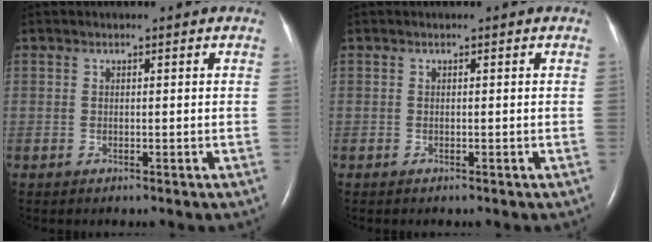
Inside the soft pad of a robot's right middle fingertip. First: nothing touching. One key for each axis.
{"total": 0.0}